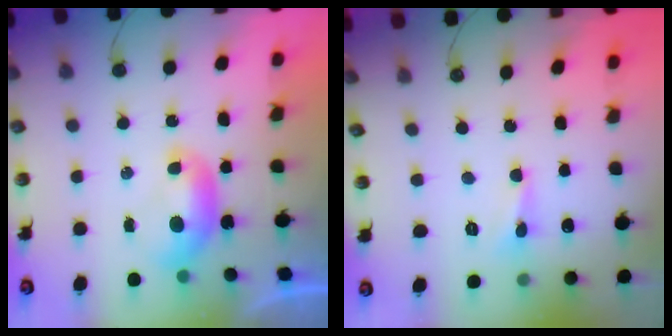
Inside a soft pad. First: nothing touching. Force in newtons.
{"total": 1.2, "press": 1.1, "slide": 0.4}